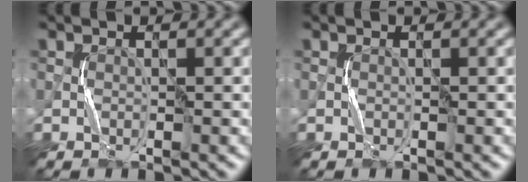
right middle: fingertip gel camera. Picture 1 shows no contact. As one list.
[{"total": 0.0}]